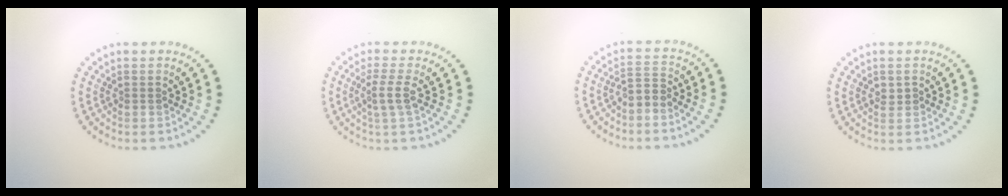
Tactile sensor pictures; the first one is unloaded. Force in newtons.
{"total": 2.1, "press": 1.6, "slide": 1.4}
{"total": 2.0, "press": 1.5, "slide": 1.3}
{"total": 1.0, "press": 0.9, "slide": 0.3}